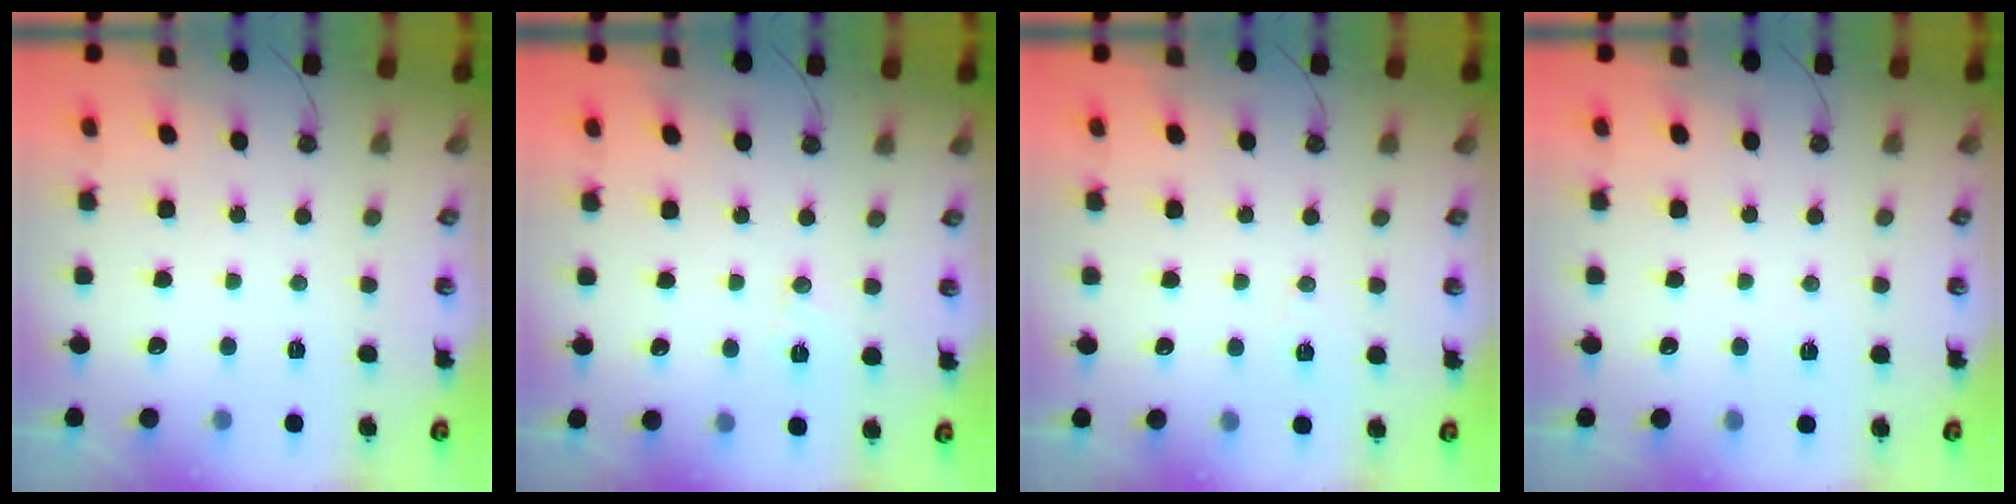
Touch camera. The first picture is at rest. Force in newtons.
{"total": 5.1, "press": 4.8, "slide": 1.8}
{"total": 4.9, "press": 4.3, "slide": 2.5}
{"total": 5.3, "press": 3.2, "slide": 4.2}